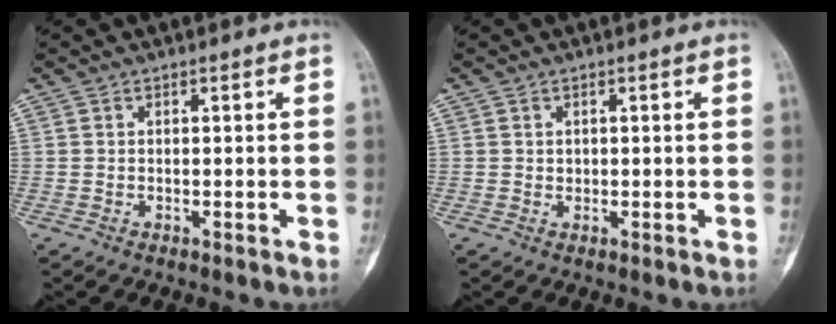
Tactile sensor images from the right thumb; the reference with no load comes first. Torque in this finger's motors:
{"motor_torque": [0.40, -0.23, 0.13, 0.12, 0.02]}